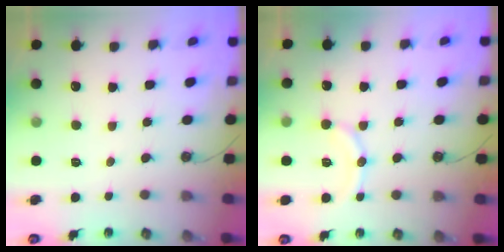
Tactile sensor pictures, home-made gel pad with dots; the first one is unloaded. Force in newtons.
{"total": 11.8, "press": 11.4, "slide": 3.1}